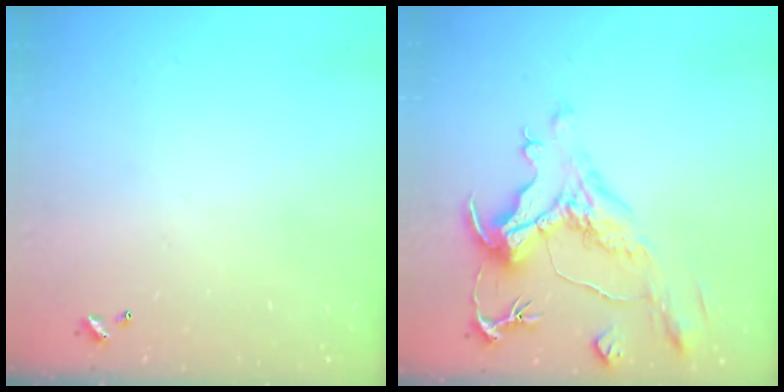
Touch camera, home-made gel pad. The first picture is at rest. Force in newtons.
{"total": 2.0, "press": 1.0, "slide": 1.7}